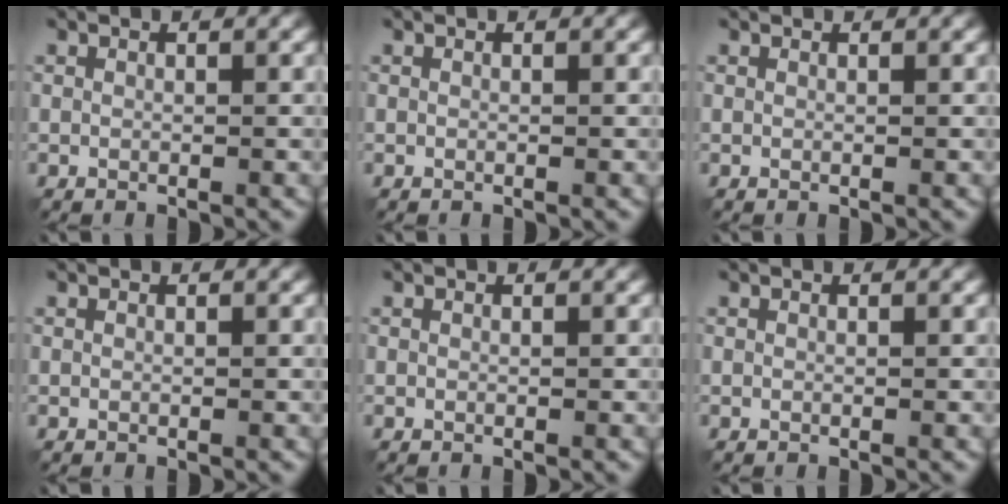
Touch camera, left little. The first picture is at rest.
{"total": 0.0}
{"total": 0.5, "force": [0.5, 0.0, 0.1], "torque": [-0.005, 0.000, 0.006]}
{"total": 0.0}
{"total": 0.0}
{"total": 0.0}